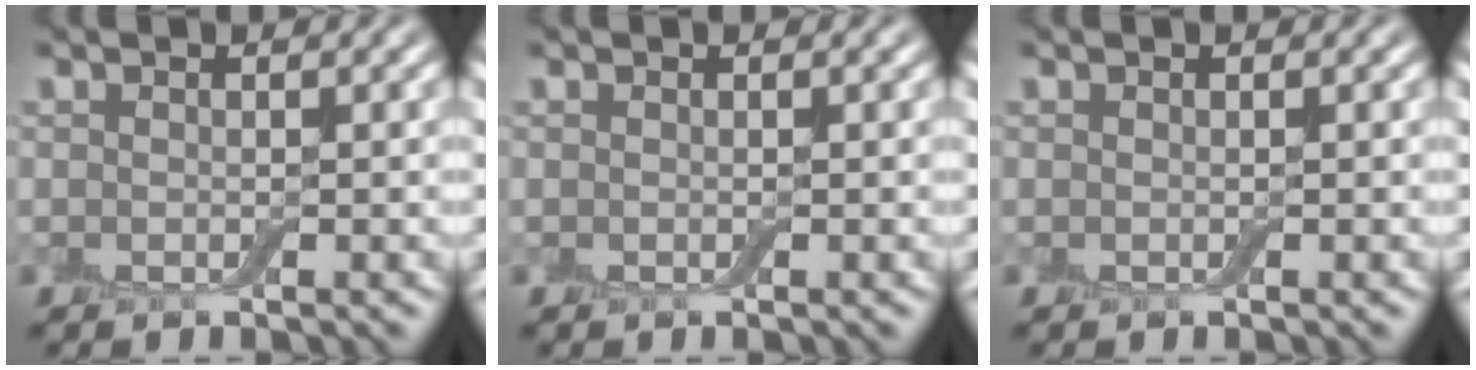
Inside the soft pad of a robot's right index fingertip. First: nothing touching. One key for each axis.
{"total": 0.0}
{"total": 0.0}